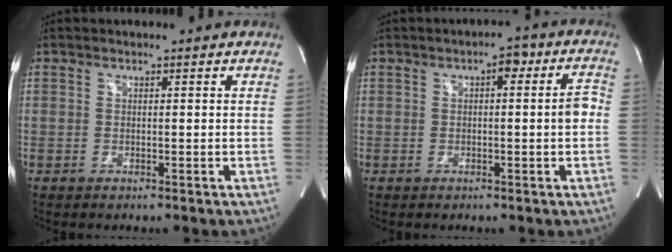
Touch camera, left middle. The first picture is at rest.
{"total": 5.5, "force": [0.4, 1.3, 5.4], "torque": [-0.072, 0.022, 0.002]}